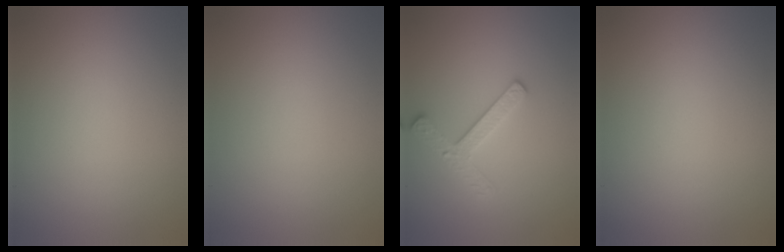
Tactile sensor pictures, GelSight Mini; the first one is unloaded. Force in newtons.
{"total": 0.0}
{"total": 2.5, "press": 2.4, "slide": 0.4}
{"total": 0.0}